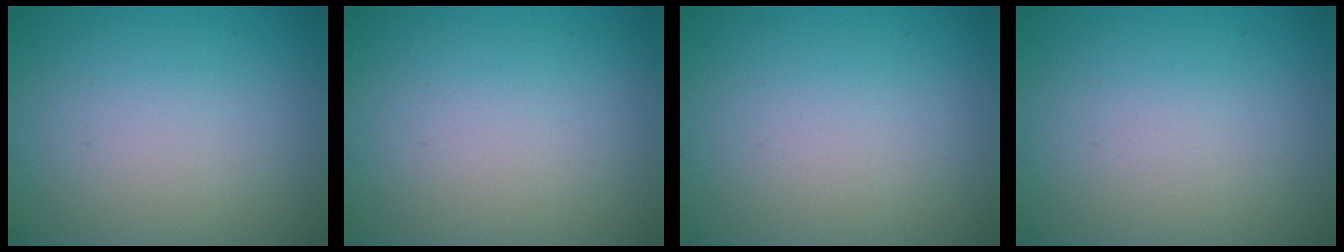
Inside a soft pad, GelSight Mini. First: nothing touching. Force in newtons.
{"total": 0.0}
{"total": 0.0}
{"total": 0.0}